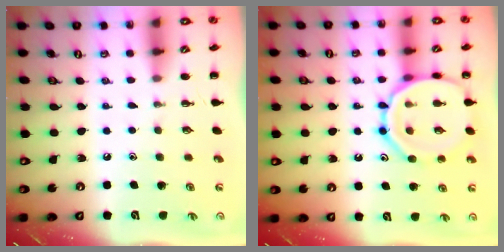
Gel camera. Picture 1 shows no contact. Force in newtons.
{"total": 14.9, "press": 14.8, "slide": 0.9}